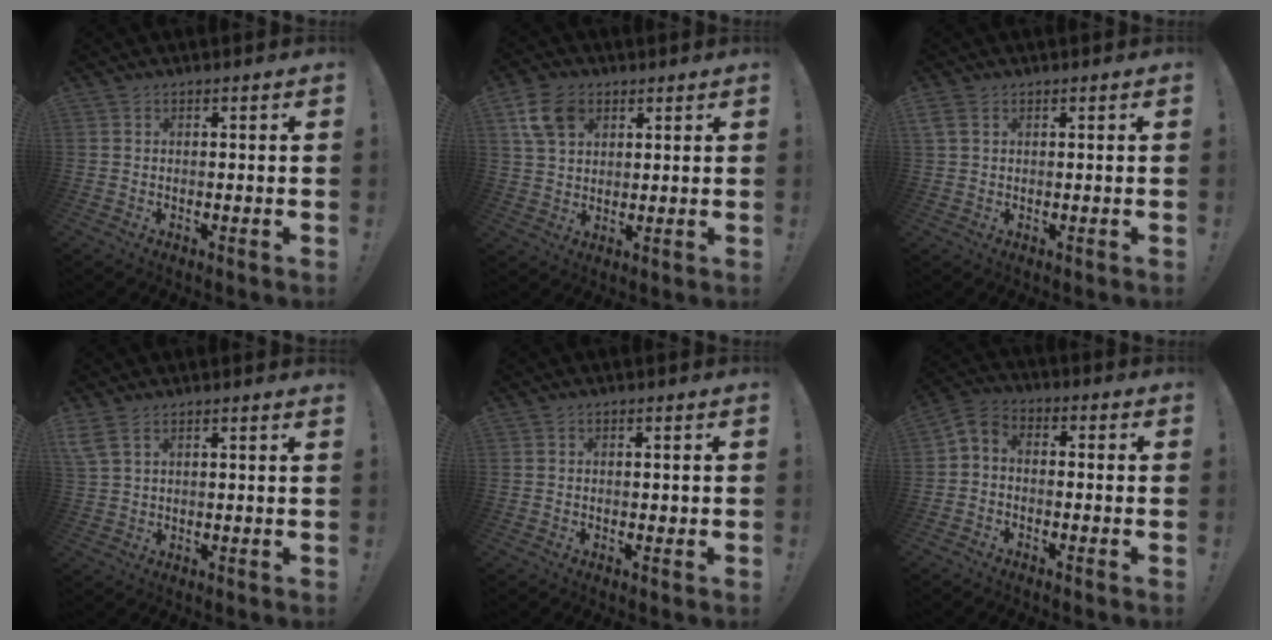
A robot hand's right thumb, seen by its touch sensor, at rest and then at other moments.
{"total": 10.7, "force": [4.9, 7.8, 5.6], "torque": [-0.098, -0.011, 0.098]}
{"total": 2.9, "force": [1.5, 1.9, 1.5], "torque": [-0.033, 0.002, 0.031]}
{"total": 4.2, "force": [3.0, 1.5, 2.6], "torque": [-0.058, -0.005, 0.061]}
{"total": 0.6, "force": [0.2, 0.5, 0.2], "torque": [0.004, 0.000, 0.002]}
{"total": 4.4, "force": [-3.0, 2.5, 1.9], "torque": [-0.046, 0.011, -0.059]}